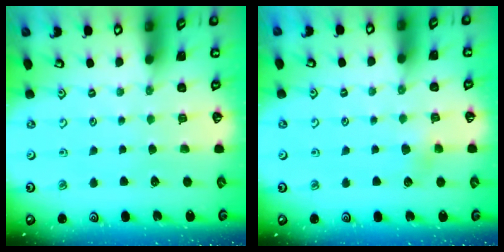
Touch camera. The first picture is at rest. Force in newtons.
{"total": 2.4, "press": 2.4, "slide": 0.4}